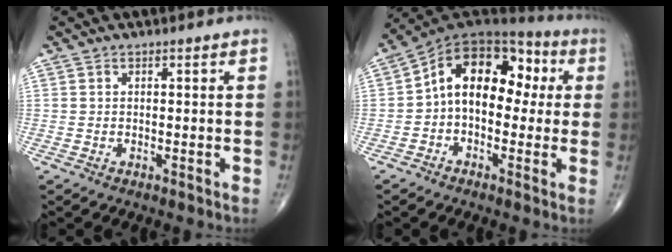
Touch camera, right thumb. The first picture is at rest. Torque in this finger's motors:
{"motor_torque": [1.19, 1.56, 0.47, 0.18, 0.11]}